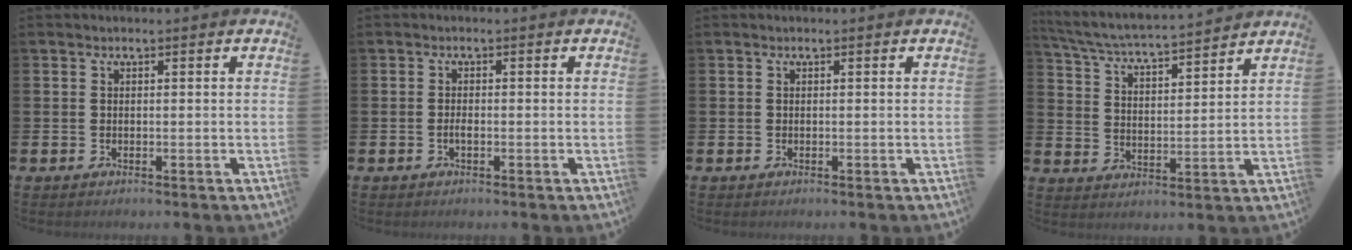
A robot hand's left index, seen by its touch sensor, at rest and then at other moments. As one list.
[{"total": 0.9, "force": [-0.4, 0.3, 0.8], "torque": [-0.011, -0.003, -0.008]}, {"total": 0.0}, {"total": 5.1, "force": [4.9, 0.1, 1.2], "torque": [-0.050, -0.041, 0.081]}]